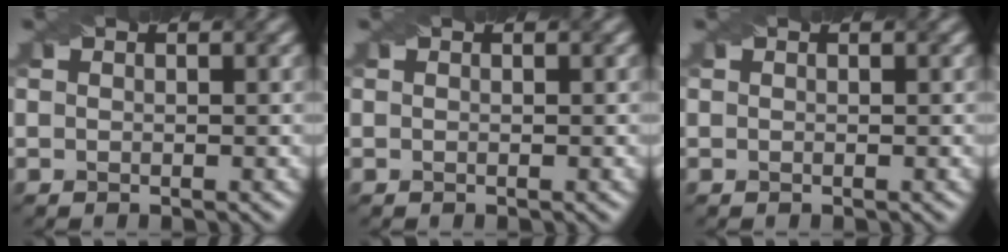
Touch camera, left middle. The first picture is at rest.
{"total": 0.0}
{"total": 0.0}